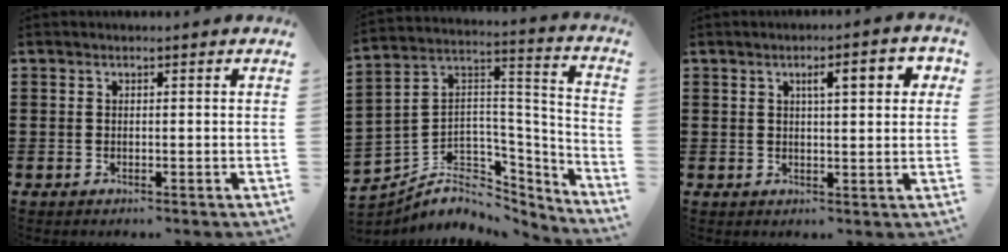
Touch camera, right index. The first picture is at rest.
{"total": 6.9, "force": [-3.3, 5.4, 2.7], "torque": [-0.074, -0.015, -0.058]}
{"total": 4.5, "force": [1.5, 1.1, 4.1], "torque": [-0.067, 0.001, 0.018]}